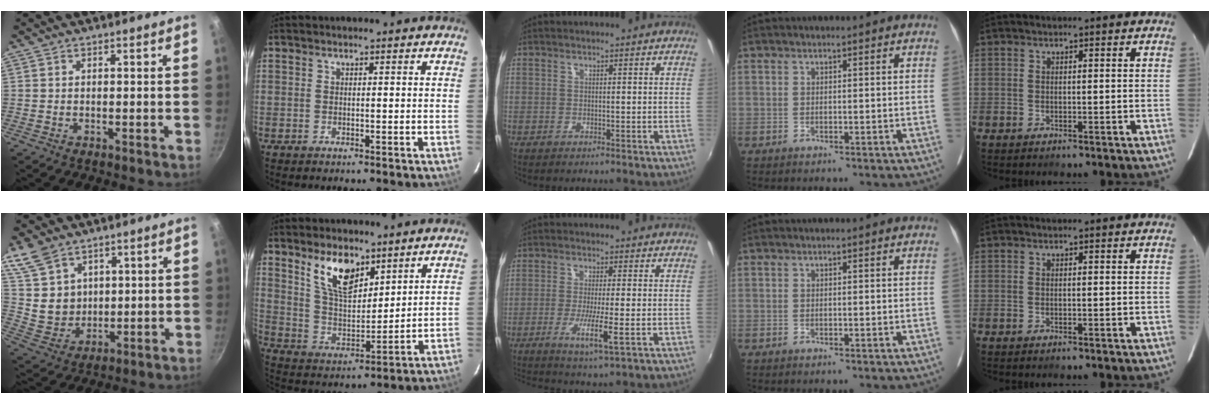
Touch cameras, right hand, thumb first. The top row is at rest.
{"thumb": {"total": 10.8, "force": [5.8, 8.0, 4.5], "torque": [-0.060, -0.025, 0.128]}, "index": {"total": 11.3, "force": [7.1, 5.2, 7.1], "torque": [-0.128, 0.005, 0.143]}, "middle": {"total": 5.3, "force": [-2.1, -0.5, 4.9], "torque": [-0.103, -0.012, -0.042]}}